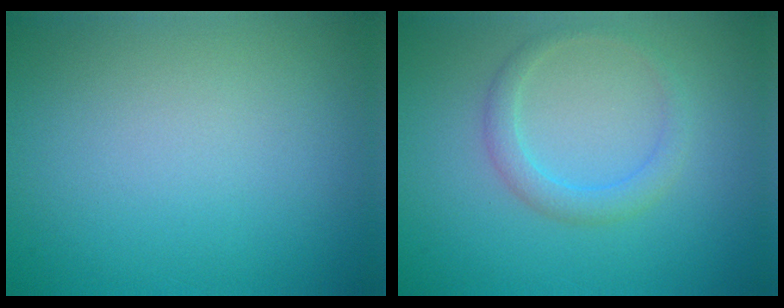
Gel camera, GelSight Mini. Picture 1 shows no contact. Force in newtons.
{"total": 2.0, "press": 2.0, "slide": 0.1}